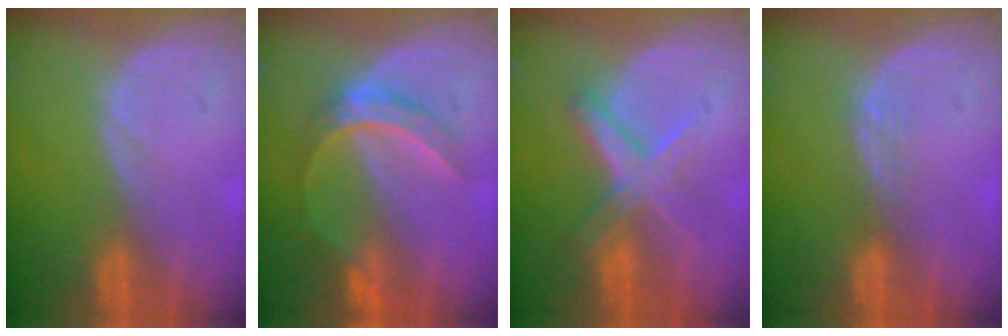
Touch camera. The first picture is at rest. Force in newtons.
{"total": 6.4, "press": 5.5, "slide": 3.2}
{"total": 6.5, "press": 5.8, "slide": 3.0}
{"total": 1.5, "press": 1.5, "slide": 0.3}